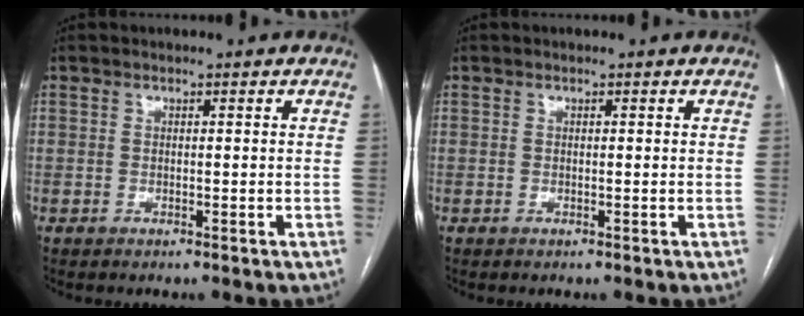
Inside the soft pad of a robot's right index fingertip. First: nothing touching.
{"total": 0.0}